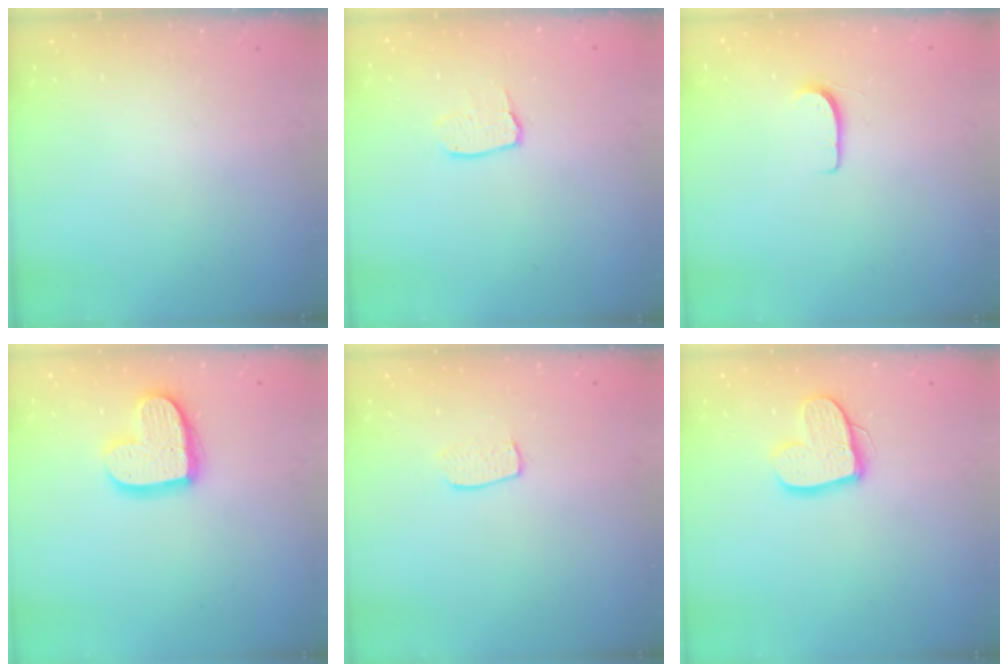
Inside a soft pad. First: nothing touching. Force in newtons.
{"total": 6.1, "press": 6.0, "slide": 0.4}
{"total": 5.2, "press": 5.2, "slide": 0.5}
{"total": 16.2, "press": 16.1, "slide": 1.5}
{"total": 5.9, "press": 5.9, "slide": 0.3}
{"total": 12.9, "press": 12.9, "slide": 1.0}